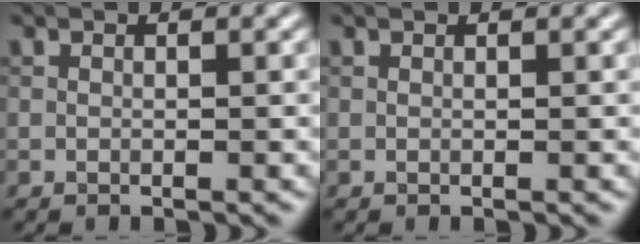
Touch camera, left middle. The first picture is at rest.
{"total": 0.7, "force": [0.7, 0.0, 0.1], "torque": [-0.006, -0.004, 0.005]}